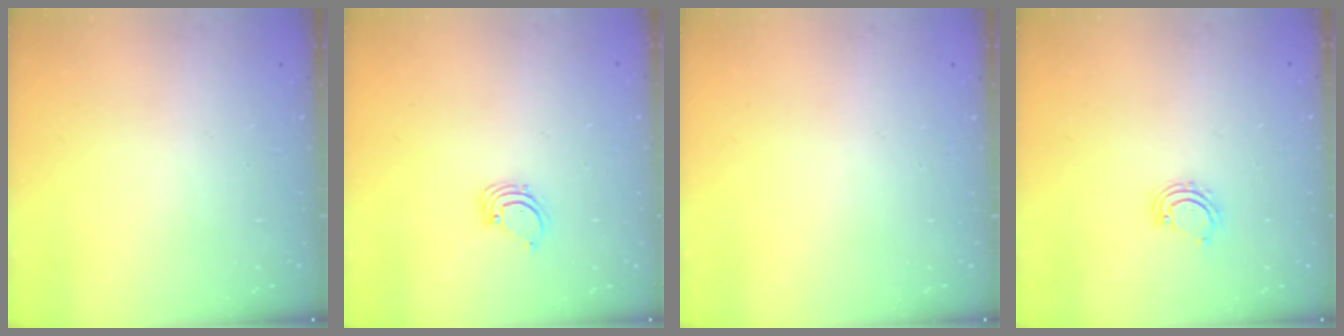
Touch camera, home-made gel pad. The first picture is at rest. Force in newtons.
{"total": 1.6, "press": 1.6, "slide": 0.1}
{"total": 0.0}
{"total": 2.9, "press": 2.9, "slide": 0.4}